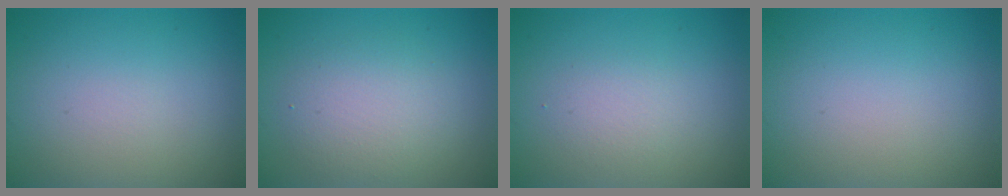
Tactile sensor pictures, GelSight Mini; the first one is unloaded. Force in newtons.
{"total": 2.0, "press": 2.0, "slide": 0.2}
{"total": 1.6, "press": 1.6, "slide": 0.2}
{"total": 0.0}